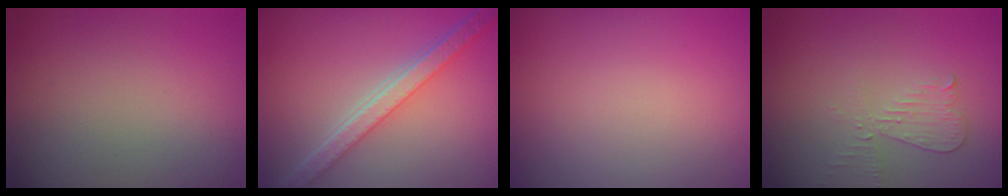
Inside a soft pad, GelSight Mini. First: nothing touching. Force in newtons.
{"total": 5.8, "press": 4.4, "slide": 3.8}
{"total": 0.0}
{"total": 2.1, "press": 2.1, "slide": 0.1}